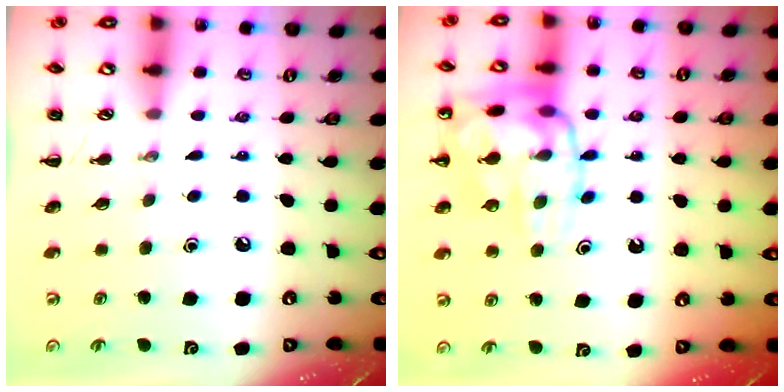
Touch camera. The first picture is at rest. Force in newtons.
{"total": 17.4, "press": 17.4, "slide": 1.2}